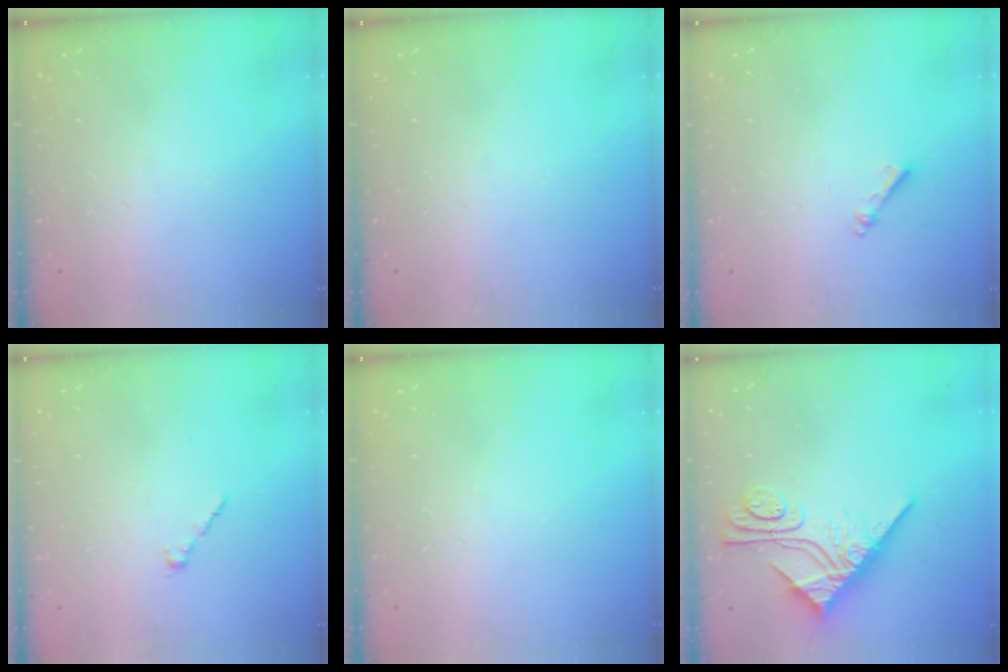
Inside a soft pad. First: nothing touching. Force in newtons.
{"total": 0.0}
{"total": 2.4, "press": 2.3, "slide": 0.4}
{"total": 1.7, "press": 1.7, "slide": 0.5}
{"total": 0.0}
{"total": 11.6, "press": 11.5, "slide": 1.0}